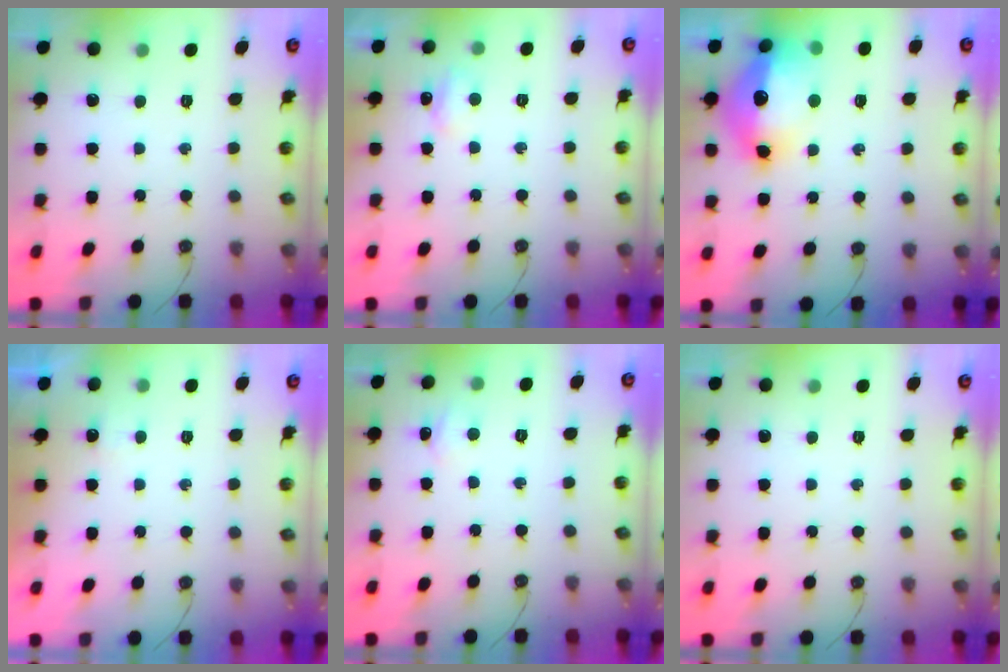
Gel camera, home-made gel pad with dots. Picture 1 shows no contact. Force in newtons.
{"total": 5.1, "press": 5.0, "slide": 1.0}
{"total": 18.2, "press": 18.1, "slide": 1.7}
{"total": 3.2, "press": 3.1, "slide": 0.6}
{"total": 2.8, "press": 2.8, "slide": 0.3}
{"total": 0.0}